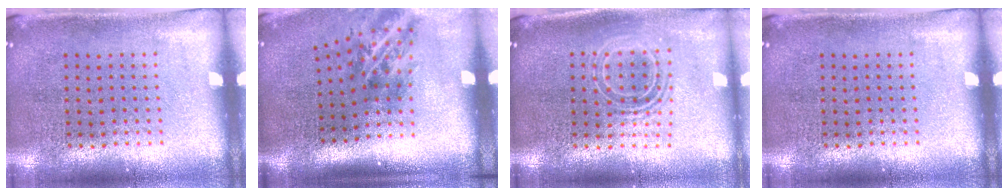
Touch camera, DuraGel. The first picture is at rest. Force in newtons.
{"total": 1.9, "press": 1.3, "slide": 1.5}
{"total": 1.7, "press": 1.2, "slide": 1.1}
{"total": 0.0}